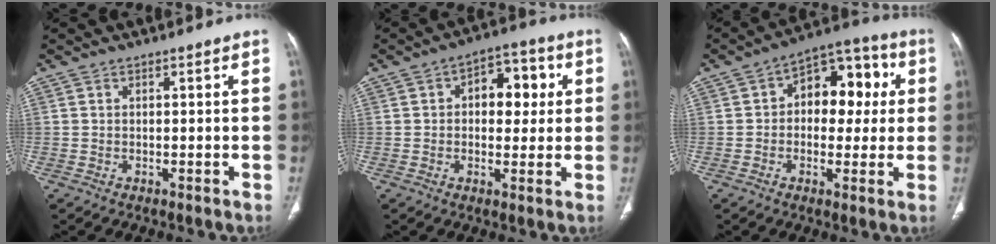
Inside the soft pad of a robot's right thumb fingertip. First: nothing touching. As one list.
[{"total": 9.6, "force": [1.9, 6.1, 7.2], "torque": [-0.059, 0.015, 0.024]}, {"total": 13.5, "force": [2.0, 8.8, 10.0], "torque": [-0.083, 0.032, 0.020]}]